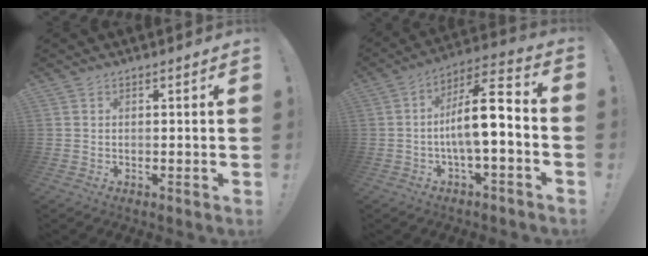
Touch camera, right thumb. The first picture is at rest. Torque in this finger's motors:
{"motor_torque": [0.39, 0.47, 1.38, -0.41, 0.14]}